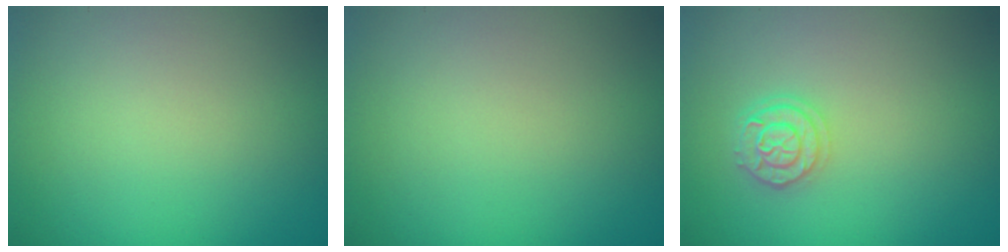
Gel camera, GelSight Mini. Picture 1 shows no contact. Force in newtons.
{"total": 0.0}
{"total": 2.5, "press": 2.1, "slide": 1.3}